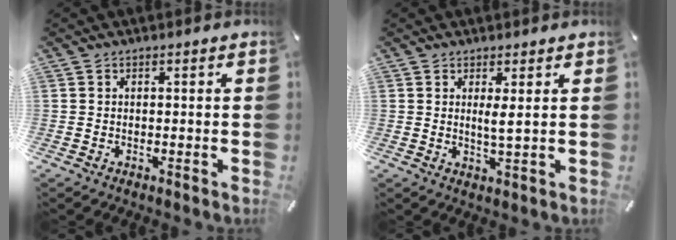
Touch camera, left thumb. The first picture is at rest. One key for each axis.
{"total": 2.9, "fx": 1.0, "fy": 0.3, "fz": 2.7, "tx": -0.048, "ty": -0.006, "tz": 0.015}